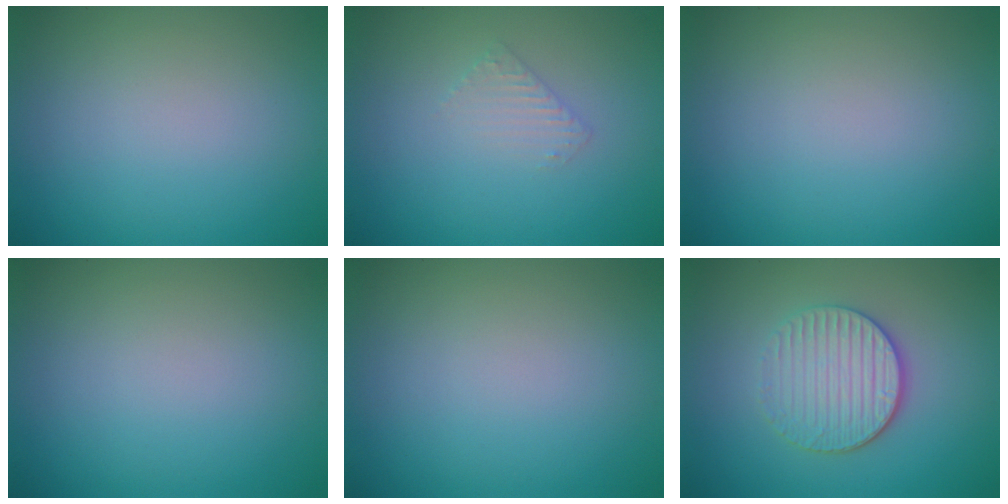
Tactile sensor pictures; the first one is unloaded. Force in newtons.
{"total": 1.3, "press": 1.3, "slide": 0.3}
{"total": 0.0}
{"total": 0.0}
{"total": 0.0}
{"total": 4.0, "press": 3.4, "slide": 2.0}